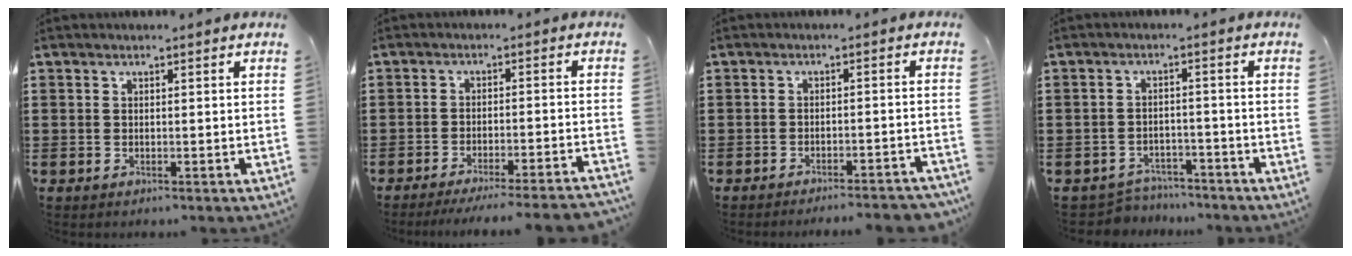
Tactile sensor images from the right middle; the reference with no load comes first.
{"total": 3.9, "force": [-3.5, -0.4, 1.6], "torque": [-0.025, -0.008, -0.068]}
{"total": 2.9, "force": [-2.8, -0.2, 0.7], "torque": [-0.012, 0.000, -0.057]}
{"total": 3.6, "force": [-3.5, 0.6, -0.2], "torque": [-0.006, 0.001, -0.077]}